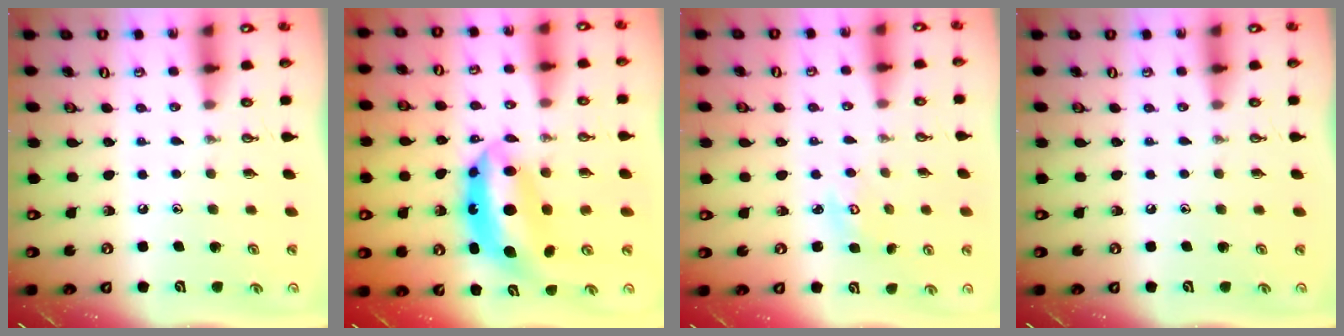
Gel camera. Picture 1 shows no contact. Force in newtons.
{"total": 10.1, "press": 10.0, "slide": 1.0}
{"total": 3.1, "press": 3.0, "slide": 0.3}
{"total": 0.0}